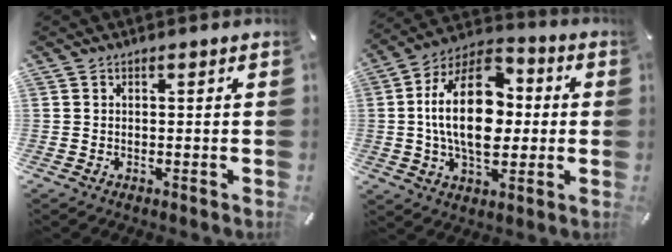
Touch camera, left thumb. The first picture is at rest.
{"total": 20.8, "force": [0.9, 13.2, 16.1], "torque": [-0.314, 0.003, 0.007]}